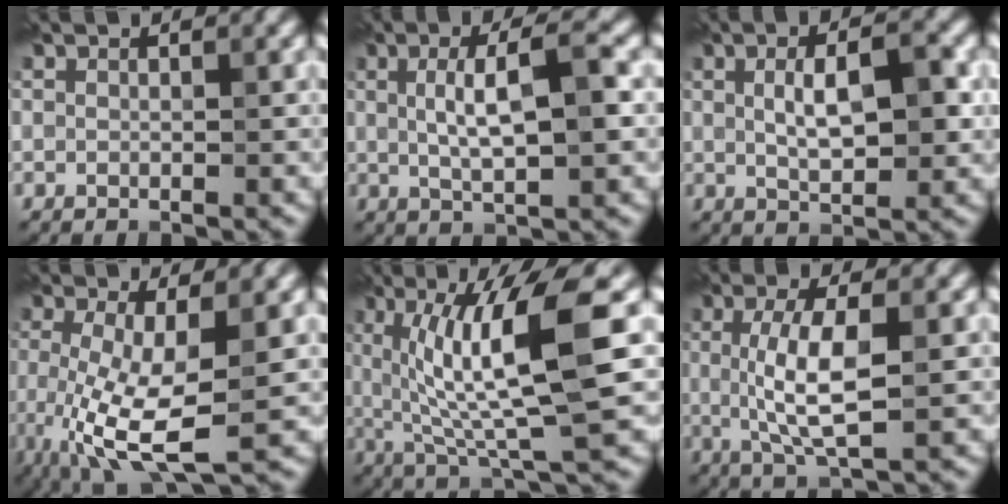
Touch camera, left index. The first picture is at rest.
{"total": 5.5, "force": [0.9, 1.3, 5.3], "torque": [-0.093, 0.009, 0.012]}
{"total": 5.1, "force": [0.9, 1.8, 4.7], "torque": [-0.084, 0.003, 0.014]}
{"total": 6.8, "force": [-1.4, 2.2, 6.3], "torque": [-0.144, -0.016, -0.024]}
{"total": 10.3, "force": [2.0, 2.0, 9.9], "torque": [-0.151, -0.002, 0.038]}
{"total": 5.5, "force": [0.3, 1.5, 5.3], "torque": [-0.111, -0.001, 0.005]}